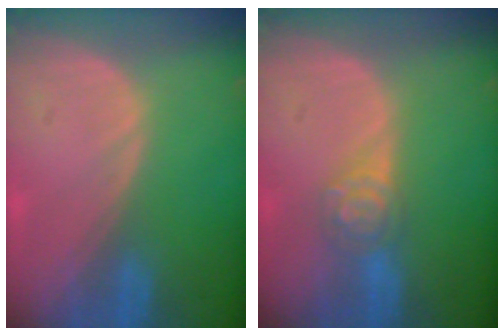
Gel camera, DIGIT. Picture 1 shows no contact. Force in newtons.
{"total": 4.1, "press": 4.0, "slide": 0.8}